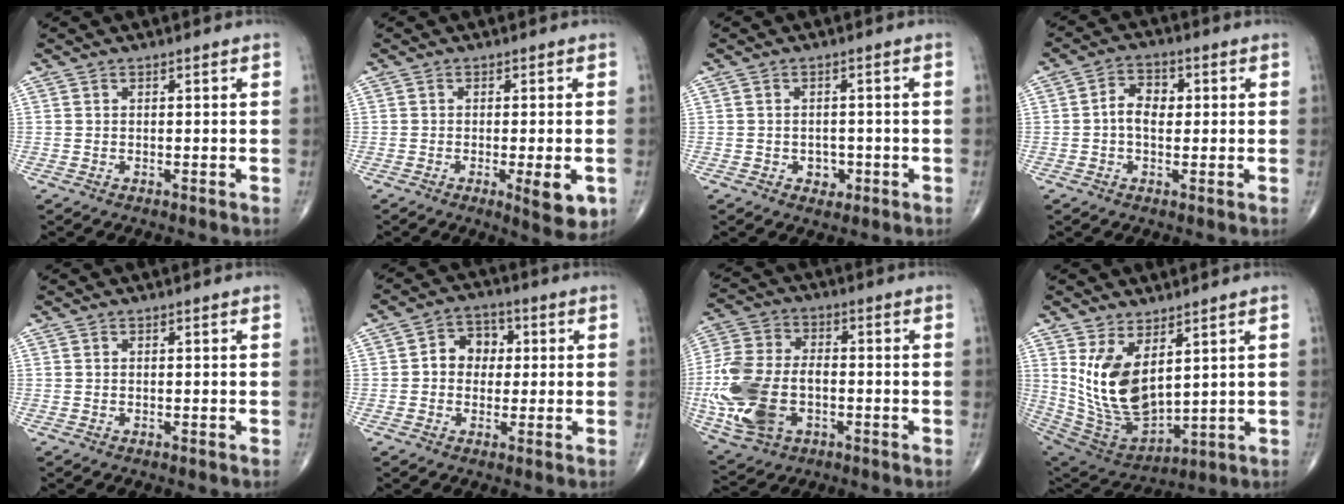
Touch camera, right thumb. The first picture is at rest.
{"total": 6.3, "force": [-1.9, 1.6, 5.8], "torque": [-0.073, -0.013, -0.024]}
{"total": 2.6, "force": [-1.0, 2.1, 1.3], "torque": [-0.004, 0.004, -0.010]}
{"total": 5.4, "force": [0.2, 3.7, 4.0], "torque": [-0.062, 0.016, -0.006]}
{"total": 0.0}
{"total": 6.6, "force": [0.6, 5.4, 3.7], "torque": [-0.026, 0.015, 0.000]}
{"total": 18.4, "force": [-3.9, 11.6, 13.7], "torque": [-0.302, 0.007, -0.065]}
{"total": 14.8, "force": [4.6, 7.8, 11.8], "torque": [-0.209, -0.034, 0.117]}